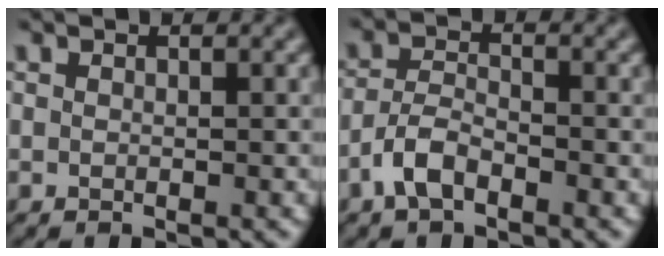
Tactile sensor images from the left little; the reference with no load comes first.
{"total": 3.0, "force": [-2.0, 1.2, 1.9], "torque": [-0.040, 0.005, -0.047]}